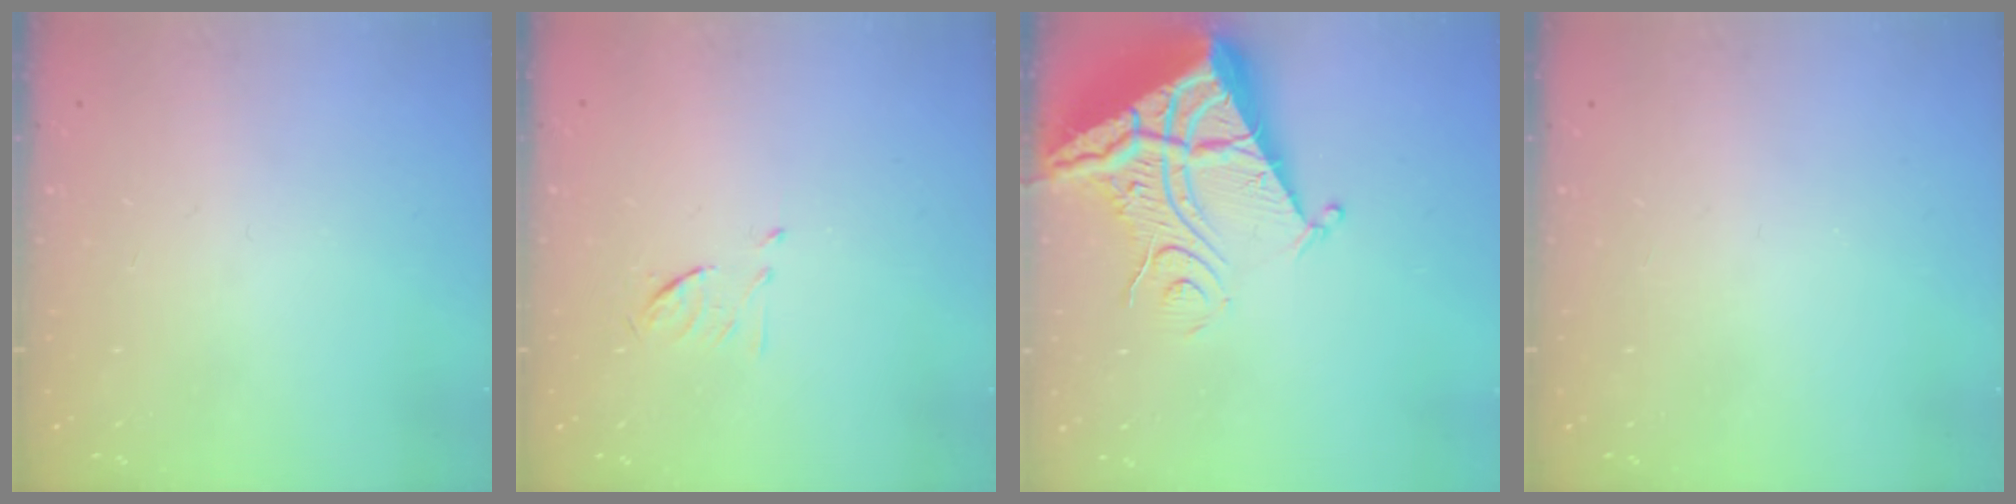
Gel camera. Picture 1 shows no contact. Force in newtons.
{"total": 6.3, "press": 6.2, "slide": 1.0}
{"total": 12.2, "press": 12.1, "slide": 1.3}
{"total": 0.0}